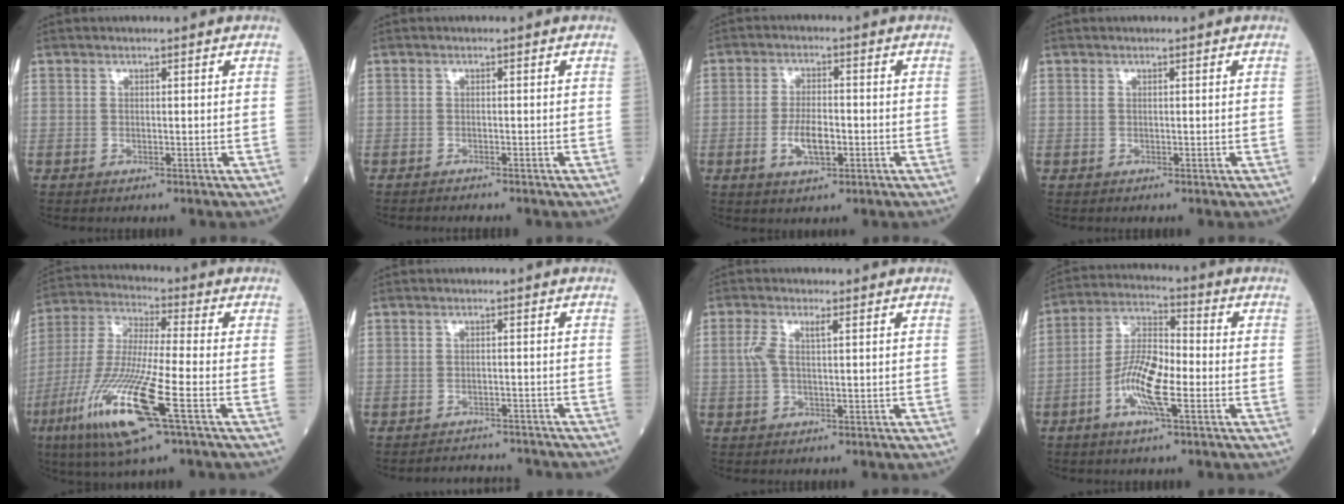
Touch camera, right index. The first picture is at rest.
{"total": 1.9, "force": [-1.7, 0.0, 0.7], "torque": [-0.010, -0.002, -0.022]}
{"total": 5.0, "force": [-1.5, 1.9, 4.4], "torque": [-0.084, -0.001, -0.022]}
{"total": 0.0}
{"total": 16.7, "force": [-7.0, 0.9, 15.2], "torque": [-0.330, -0.030, -0.134]}
{"total": 5.8, "force": [-5.7, 0.9, 0.4], "torque": [-0.002, 0.002, -0.072]}
{"total": 3.4, "force": [0.9, 0.9, 3.1], "torque": [-0.082, 0.018, 0.019]}
{"total": 9.9, "force": [-3.3, 2.1, 9.1], "torque": [-0.178, 0.004, -0.068]}